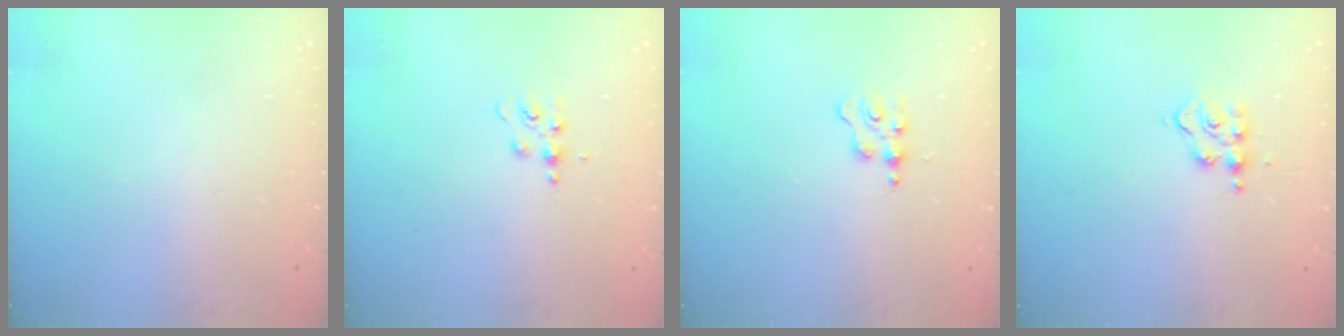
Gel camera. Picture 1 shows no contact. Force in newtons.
{"total": 5.7, "press": 5.6, "slide": 0.7}
{"total": 2.4, "press": 2.4, "slide": 0.2}
{"total": 6.0, "press": 6.0, "slide": 0.4}